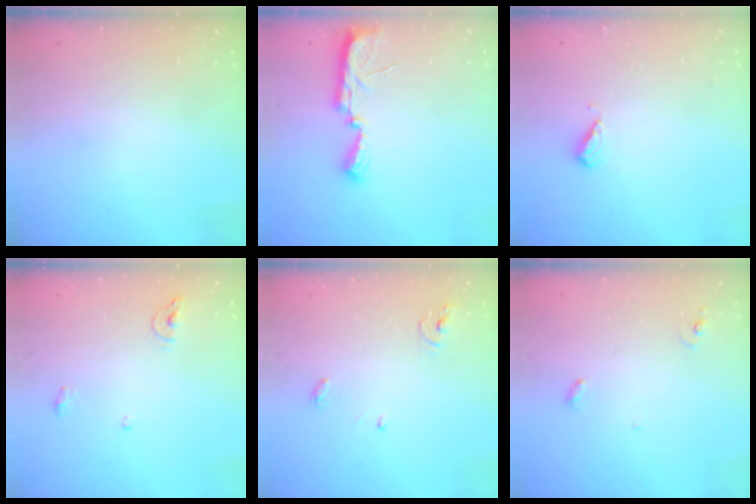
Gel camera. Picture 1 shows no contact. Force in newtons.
{"total": 10.1, "press": 8.9, "slide": 4.8}
{"total": 5.0, "press": 4.8, "slide": 1.3}
{"total": 6.1, "press": 5.9, "slide": 1.4}
{"total": 4.2, "press": 4.1, "slide": 0.3}
{"total": 3.6, "press": 3.6, "slide": 0.2}